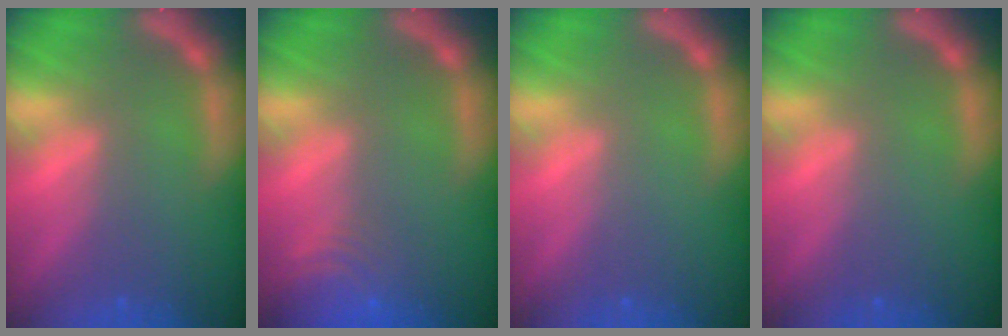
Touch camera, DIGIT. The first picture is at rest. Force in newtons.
{"total": 5.5}
{"total": 0.0}
{"total": 0.0}